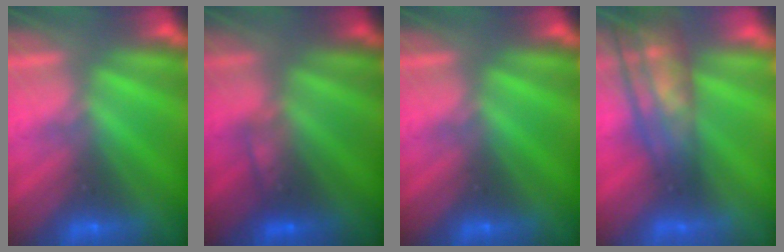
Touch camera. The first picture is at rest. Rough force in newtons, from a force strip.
{"total": 2.3}
{"total": 0.0}
{"total": 6.7}